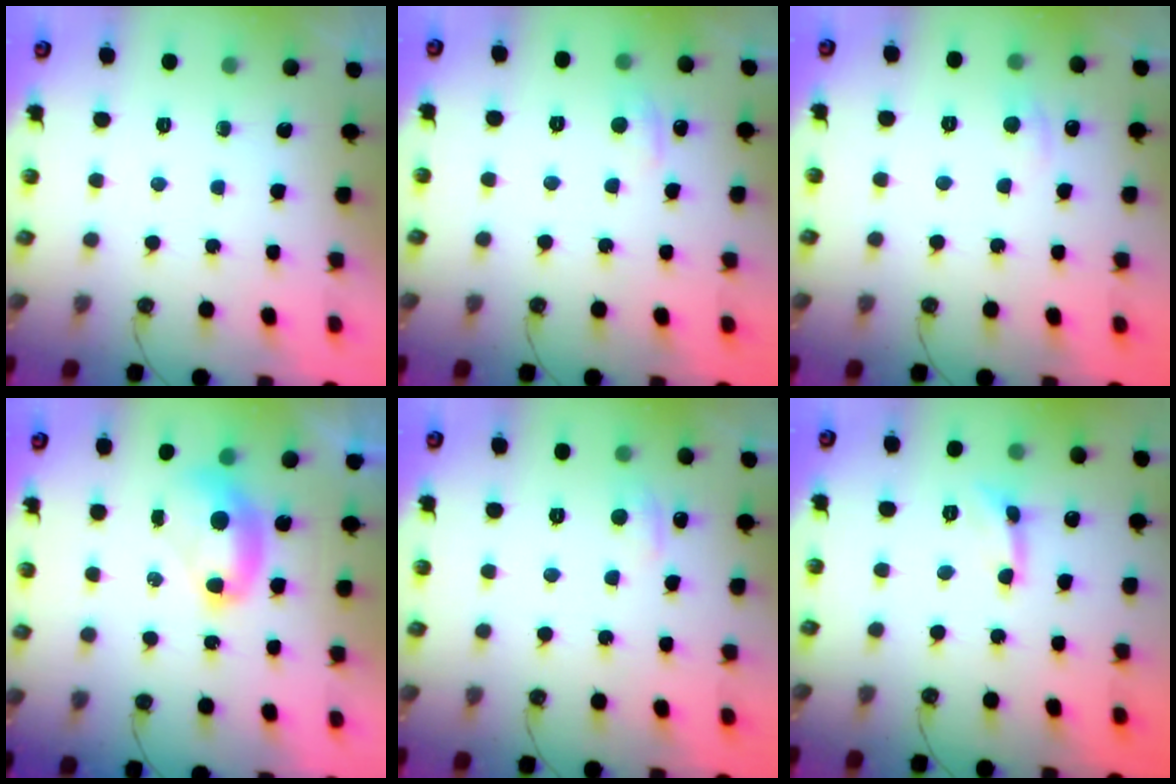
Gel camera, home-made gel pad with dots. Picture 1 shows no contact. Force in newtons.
{"total": 0.9, "press": 0.3, "slide": 0.8}
{"total": 0.9, "press": 0.7, "slide": 0.6}
{"total": 2.5, "press": 2.5, "slide": 0.1}
{"total": 0.9, "press": 0.3, "slide": 0.8}
{"total": 0.7, "press": 0.6, "slide": 0.3}